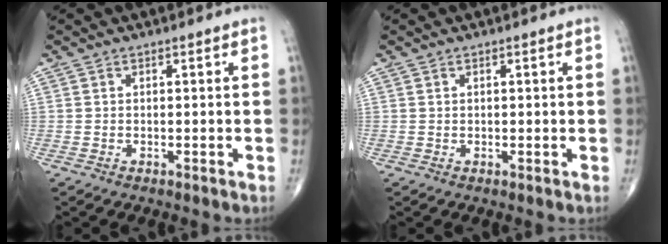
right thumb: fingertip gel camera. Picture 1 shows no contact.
{"total": 0.0}